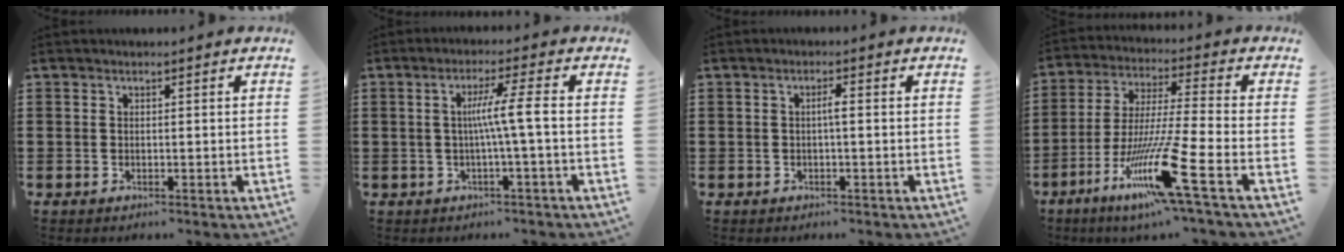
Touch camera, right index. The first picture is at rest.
{"total": 5.4, "force": [-0.4, -0.6, 5.3], "torque": [-0.098, -0.004, -0.015]}
{"total": 1.5, "force": [-0.2, 0.1, 1.5], "torque": [-0.028, 0.001, -0.005]}
{"total": 14.9, "force": [-7.2, 0.3, 13.0], "torque": [-0.269, -0.018, -0.131]}